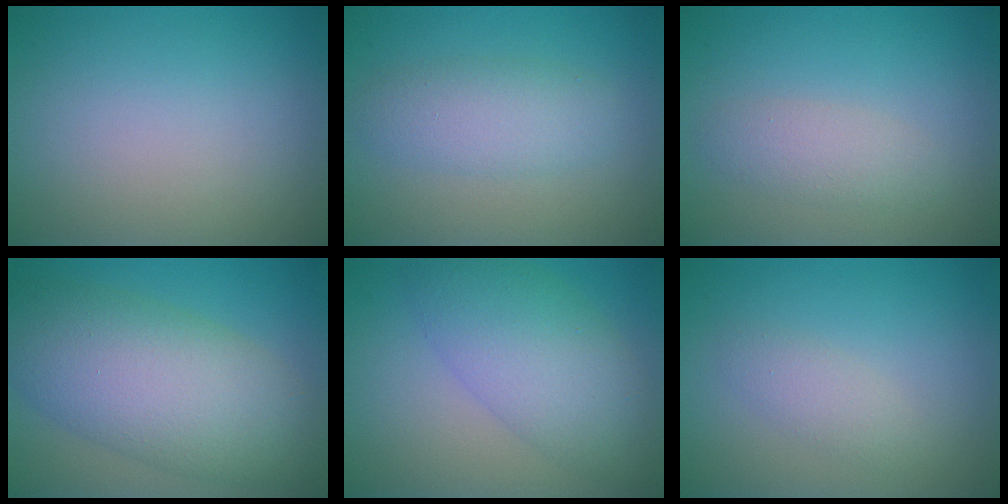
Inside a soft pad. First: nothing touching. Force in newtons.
{"total": 3.4, "press": 3.4, "slide": 0.2}
{"total": 2.2, "press": 2.2, "slide": 0.1}
{"total": 10.0, "press": 10.0, "slide": 0.1}
{"total": 6.4, "press": 6.4, "slide": 0.1}
{"total": 1.6, "press": 1.6, "slide": 0.1}